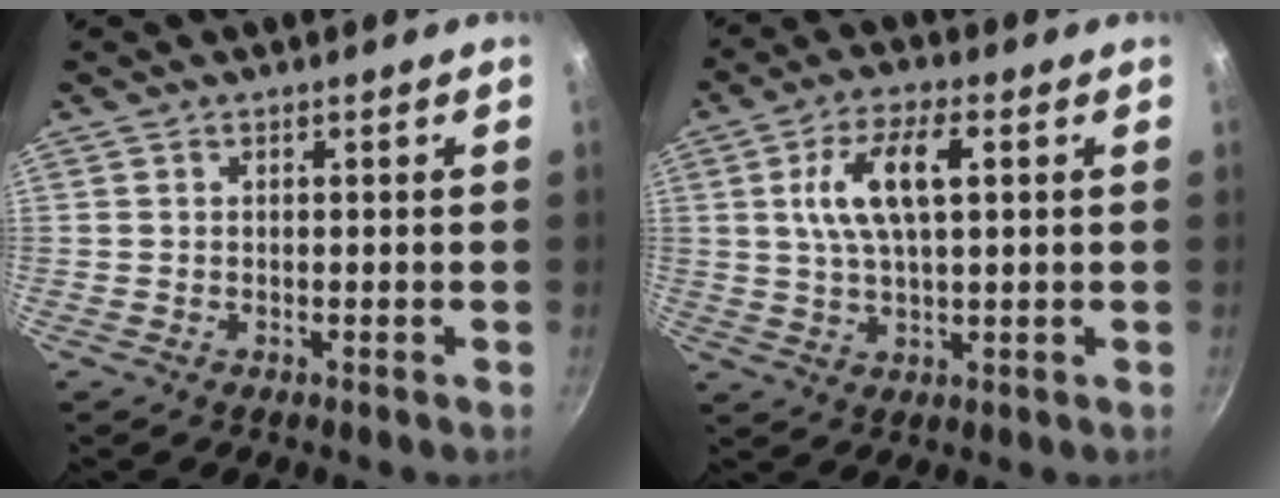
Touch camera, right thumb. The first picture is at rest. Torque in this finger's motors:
{"motor_torque": [-0.28, 0.51, 0.51, -0.18, 0.18]}